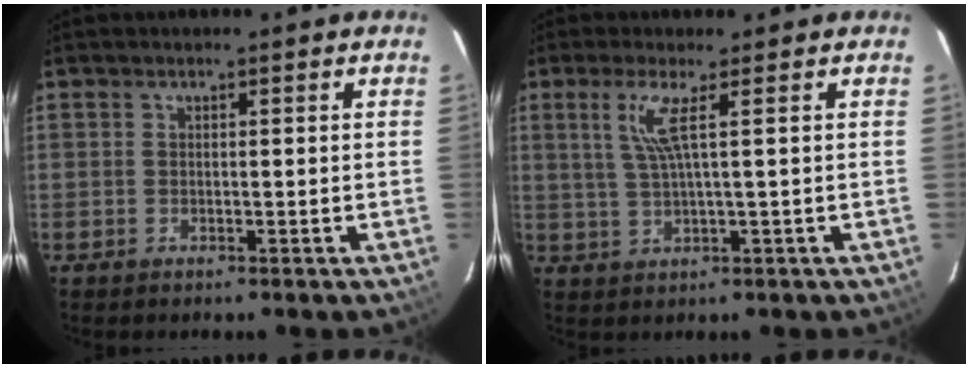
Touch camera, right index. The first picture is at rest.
{"total": 4.5, "force": [1.6, -0.7, 4.2], "torque": [-0.078, 0.000, 0.038]}